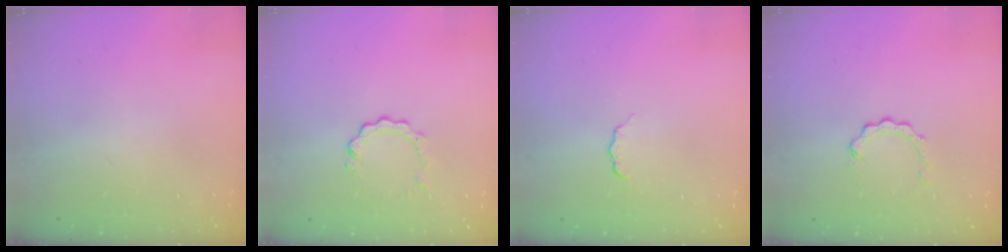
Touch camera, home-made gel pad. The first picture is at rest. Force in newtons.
{"total": 2.1, "press": 2.1, "slide": 0.2}
{"total": 3.7, "press": 3.6, "slide": 0.4}
{"total": 2.4, "press": 2.4, "slide": 0.3}